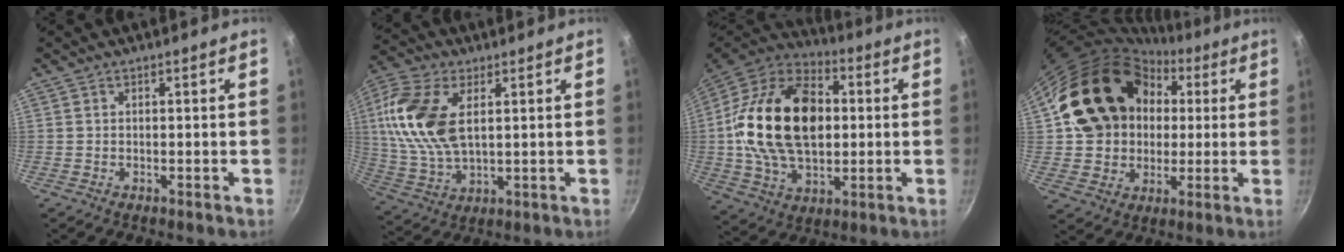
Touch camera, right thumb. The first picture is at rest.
{"total": 16.1, "force": [3.9, 8.9, 12.8], "torque": [-0.256, -0.007, 0.077]}
{"total": 26.7, "force": [1.9, 17.5, 20.1], "torque": [-0.342, 0.027, 0.028]}
{"total": 21.9, "force": [4.1, 17.9, 11.9], "torque": [-0.183, 0.041, 0.074]}